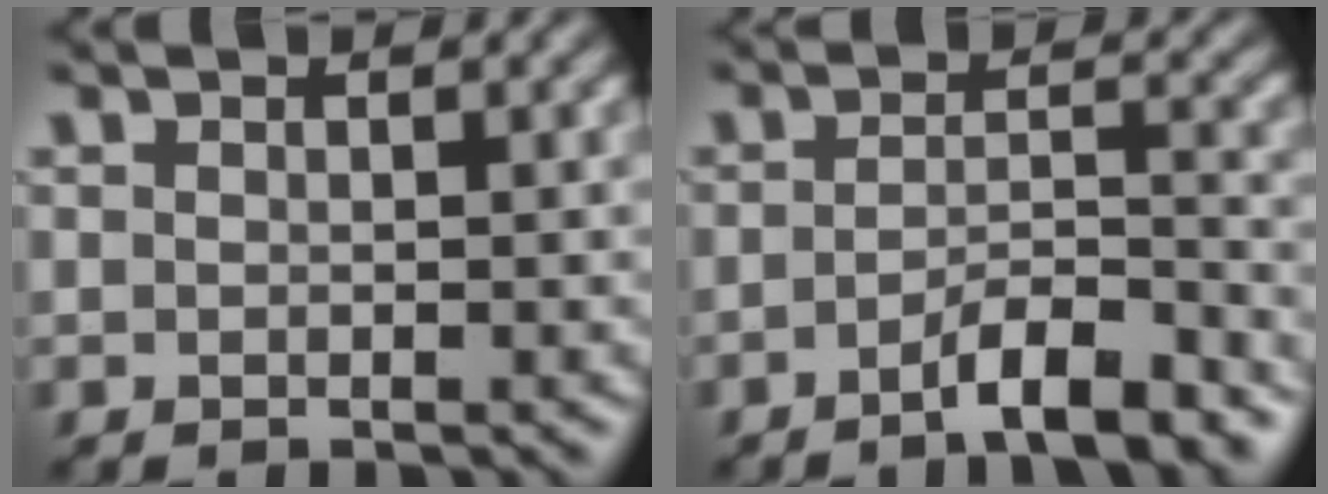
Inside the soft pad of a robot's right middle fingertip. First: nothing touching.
{"total": 5.2, "force": [-3.5, 1.1, 3.7], "torque": [-0.051, 0.006, -0.059]}